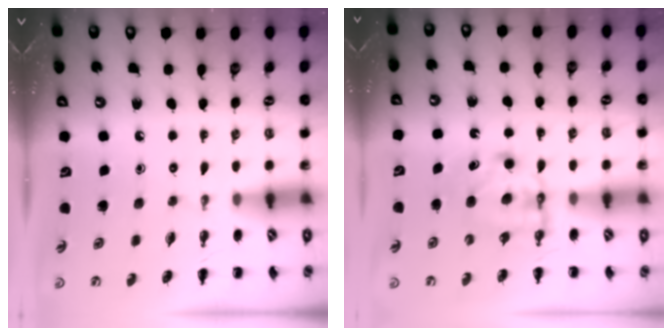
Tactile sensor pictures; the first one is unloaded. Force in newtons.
{"total": 6.3, "press": 6.3, "slide": 0.5}